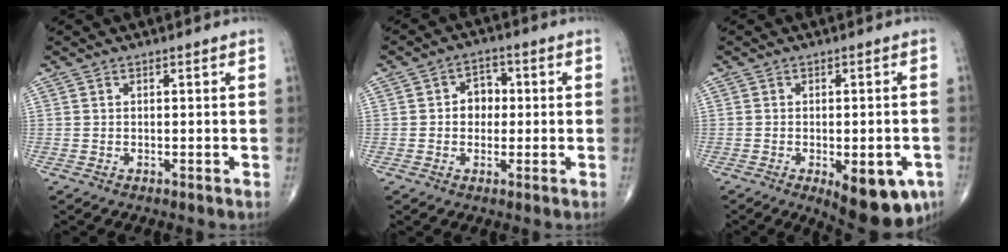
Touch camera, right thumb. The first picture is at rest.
{"total": 4.9, "force": [0.1, 4.0, 2.9], "torque": [-0.016, 0.013, -0.005]}
{"total": 12.3, "force": [-5.1, 5.2, 9.9], "torque": [-0.103, 0.003, -0.056]}